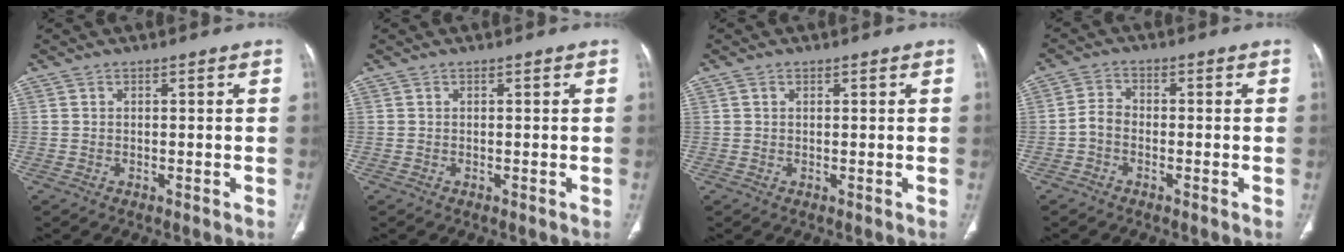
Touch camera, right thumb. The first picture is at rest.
{"total": 0.0}
{"total": 0.7, "force": [0.4, 0.5, 0.3], "torque": [-0.001, 0.000, 0.005]}
{"total": 3.1, "force": [-1.2, 2.1, 2.0], "torque": [-0.031, 0.016, -0.032]}